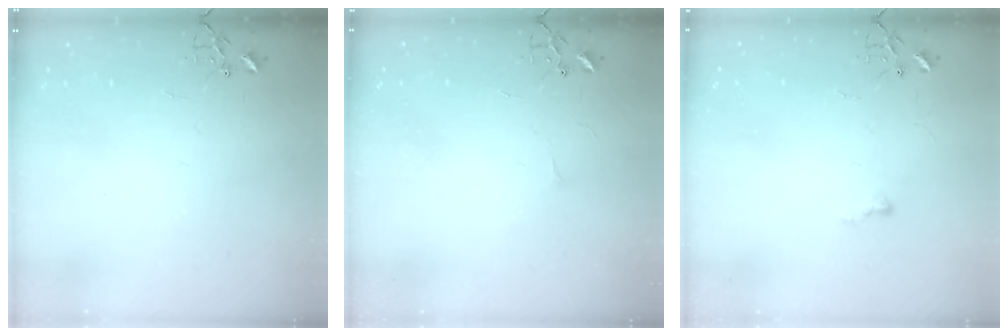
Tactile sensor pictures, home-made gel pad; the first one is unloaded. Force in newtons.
{"total": 3.3, "press": 3.3, "slide": 0.4}
{"total": 3.5, "press": 3.5, "slide": 0.5}